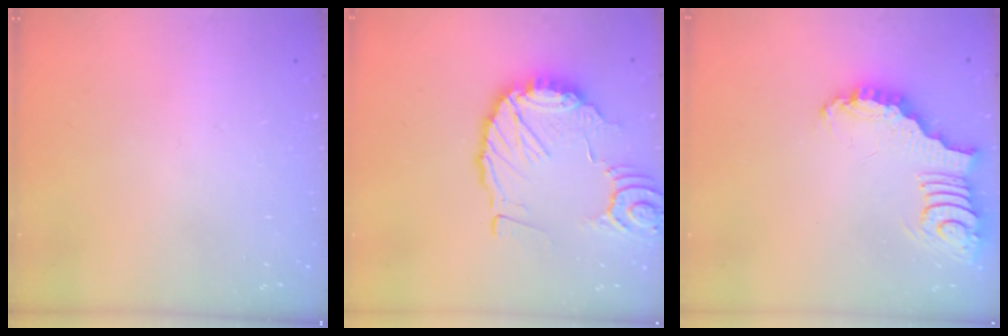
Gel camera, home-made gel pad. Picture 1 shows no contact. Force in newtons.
{"total": 12.1, "press": 12.0, "slide": 1.5}
{"total": 3.7, "press": 3.6, "slide": 0.6}